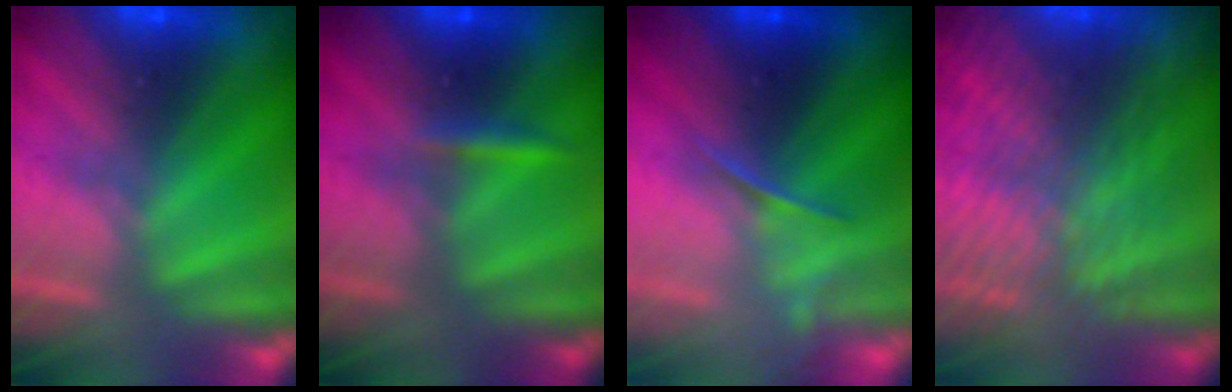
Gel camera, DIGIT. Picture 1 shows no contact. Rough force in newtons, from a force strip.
{"total": 2.4}
{"total": 1.9}
{"total": 9.4}